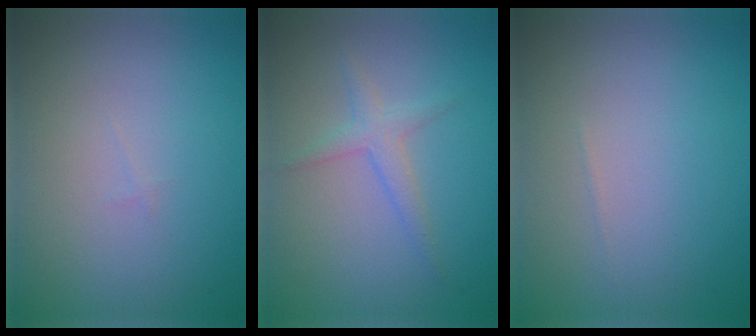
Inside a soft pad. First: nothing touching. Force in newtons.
{"total": 1.8, "press": 1.8, "slide": 0.0}
{"total": 0.0}